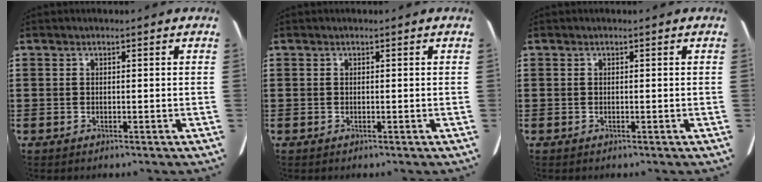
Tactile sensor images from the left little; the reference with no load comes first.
{"total": 0.0}
{"total": 0.0}